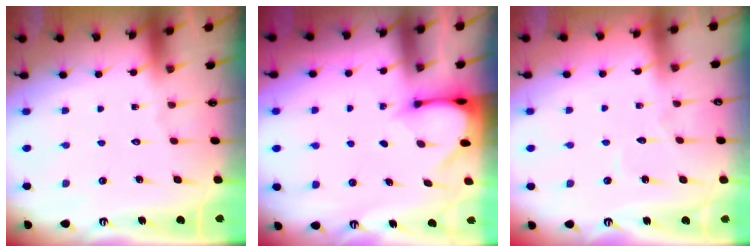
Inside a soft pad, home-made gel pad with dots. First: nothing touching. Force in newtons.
{"total": 3.2, "press": 3.2, "slide": 0.3}
{"total": 2.8, "press": 2.8, "slide": 0.0}